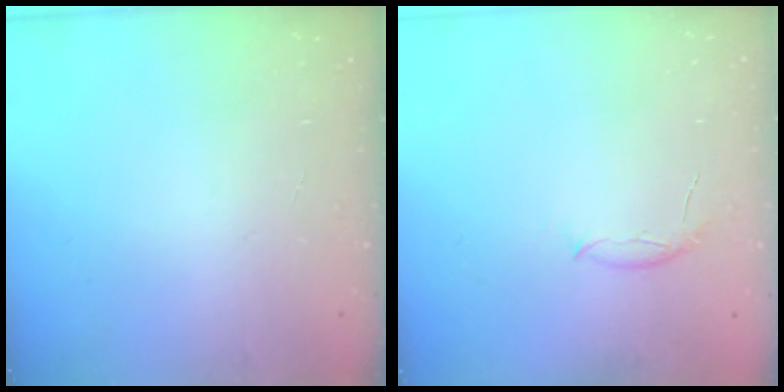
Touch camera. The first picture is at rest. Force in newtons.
{"total": 5.6, "press": 5.5, "slide": 0.9}